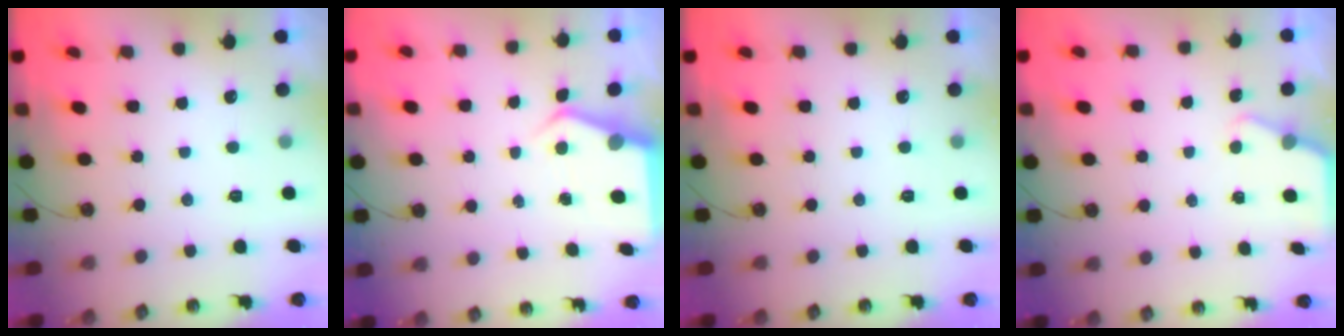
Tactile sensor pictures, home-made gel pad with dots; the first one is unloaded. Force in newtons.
{"total": 4.5, "press": 4.5, "slide": 0.7}
{"total": 0.0}
{"total": 2.7, "press": 2.7, "slide": 0.2}